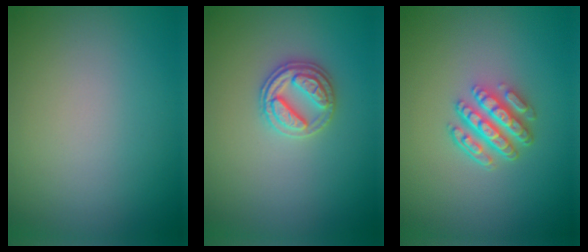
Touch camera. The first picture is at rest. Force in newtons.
{"total": 2.8, "press": 2.8, "slide": 0.5}
{"total": 4.8, "press": 3.6, "slide": 3.2}